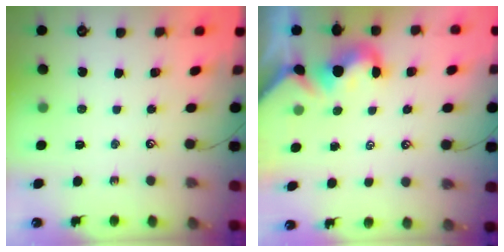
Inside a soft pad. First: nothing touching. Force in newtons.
{"total": 1.4, "press": 1.3, "slide": 0.5}